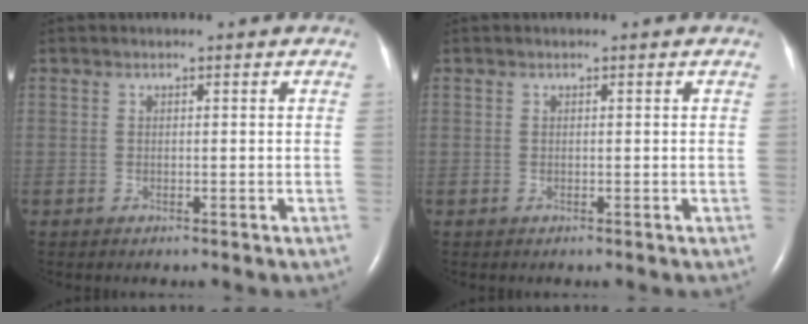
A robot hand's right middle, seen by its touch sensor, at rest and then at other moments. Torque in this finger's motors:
{"motor_torque": [-0.11, 0.07, 0.00, -0.01]}